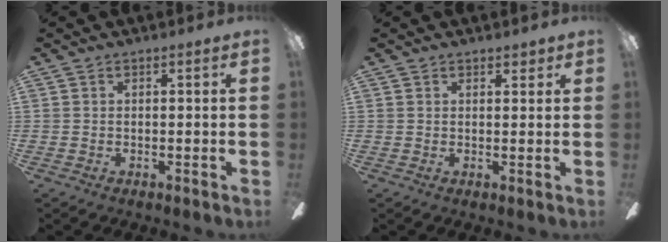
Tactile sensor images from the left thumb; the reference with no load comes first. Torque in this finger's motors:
{"motor_torque": [0.13, -0.04, -0.62, 0.10, 0.00]}